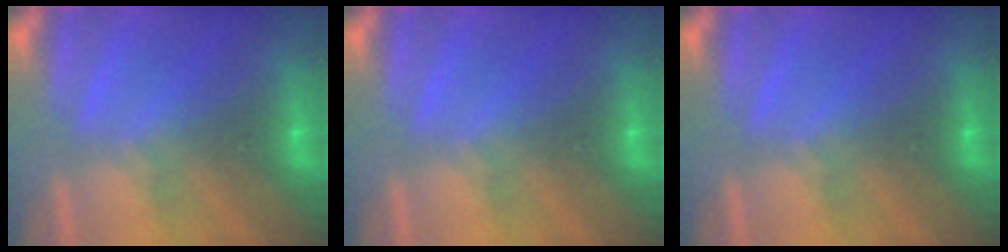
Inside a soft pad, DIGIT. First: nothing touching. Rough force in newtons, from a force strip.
{"total": 0.0}
{"total": 0.0}